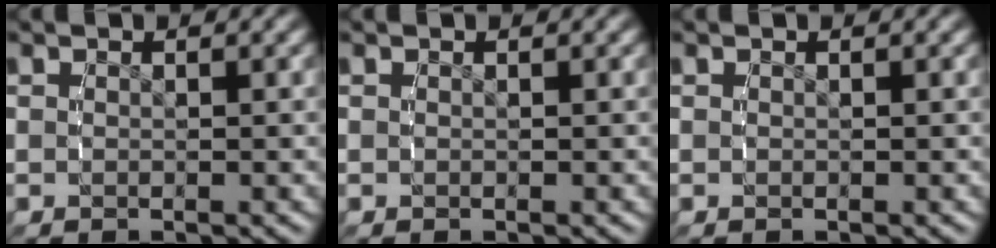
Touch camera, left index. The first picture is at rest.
{"total": 0.0}
{"total": 0.0}